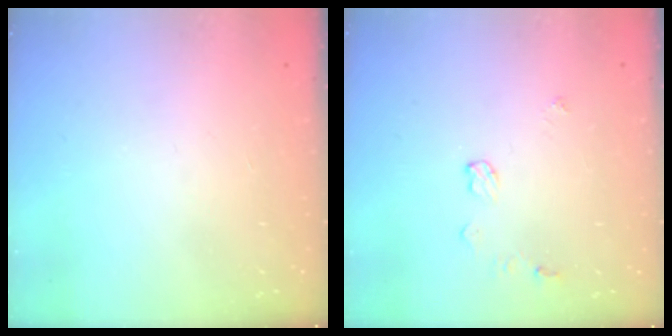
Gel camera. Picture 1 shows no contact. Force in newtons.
{"total": 5.7, "press": 5.6, "slide": 0.6}